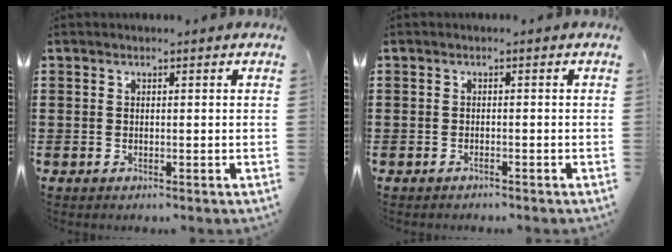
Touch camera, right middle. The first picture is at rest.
{"total": 0.6, "force": [-0.6, -0.1, 0.2], "torque": [-0.007, -0.004, -0.011]}